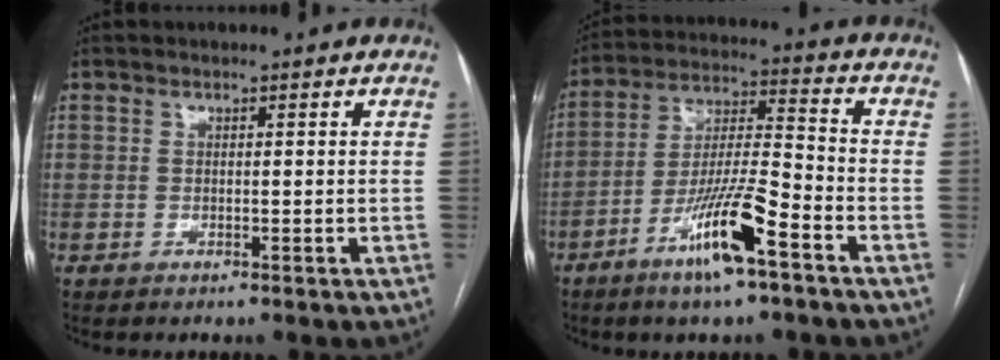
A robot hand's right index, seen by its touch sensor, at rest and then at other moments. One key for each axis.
{"total": 12.6, "fx": -6.9, "fy": 1.2, "fz": 10.4, "tx": -0.200, "ty": -0.010, "tz": -0.125}